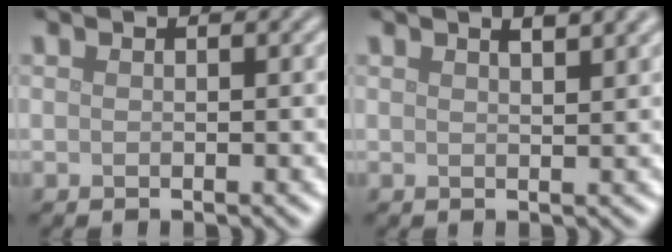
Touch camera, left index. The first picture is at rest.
{"total": 3.3, "force": [2.1, 1.1, 2.3], "torque": [-0.012, 0.016, 0.013]}